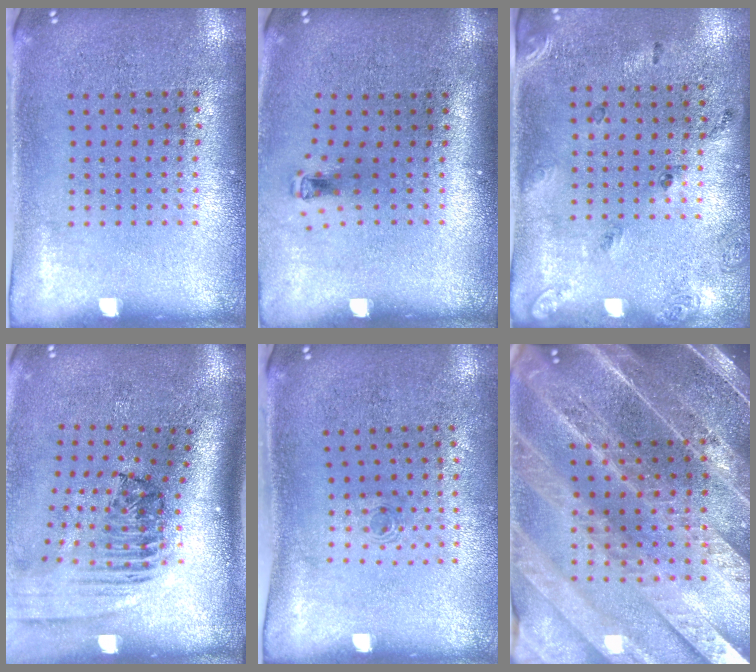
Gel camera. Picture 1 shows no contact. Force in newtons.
{"total": 0.6, "press": 0.3, "slide": 0.5}
{"total": 1.7, "press": 1.0, "slide": 1.4}
{"total": 2.5, "press": 1.7, "slide": 1.8}
{"total": 0.6, "press": 0.3, "slide": 0.5}
{"total": 5.1, "press": 4.4, "slide": 2.6}